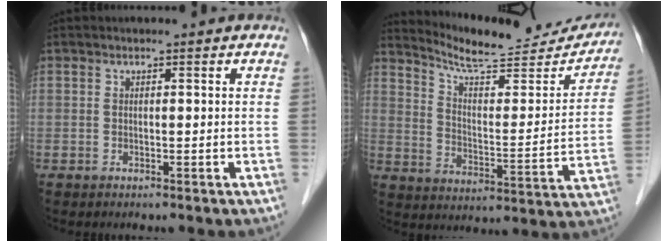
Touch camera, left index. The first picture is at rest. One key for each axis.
{"total": 18.6, "fx": 17.9, "fy": 2.3, "fz": 4.8, "tx": -0.075, "ty": -0.042, "tz": 0.247}